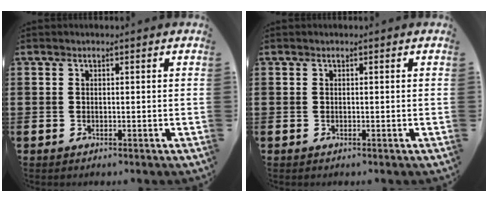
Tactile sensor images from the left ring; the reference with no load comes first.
{"total": 0.0}